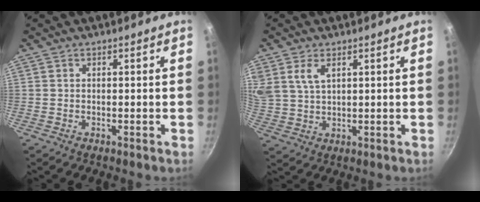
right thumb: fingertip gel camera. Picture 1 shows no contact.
{"total": 6.7, "force": [3.0, 3.9, 4.6], "torque": [-0.099, -0.003, 0.068]}